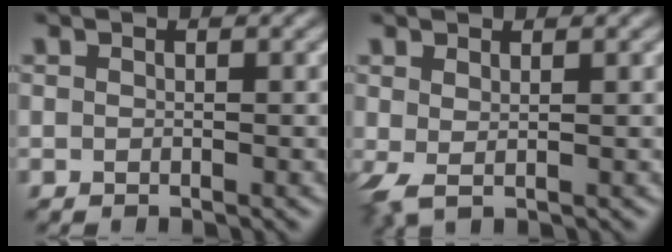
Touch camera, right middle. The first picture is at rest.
{"total": 1.6, "force": [0.5, 0.5, 1.4], "torque": [-0.035, -0.001, 0.009]}